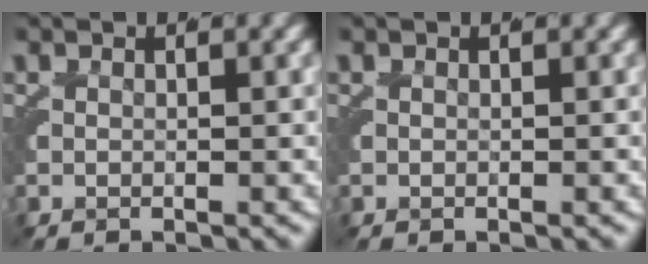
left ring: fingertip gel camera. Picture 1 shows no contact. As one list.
[{"total": 0.0}]